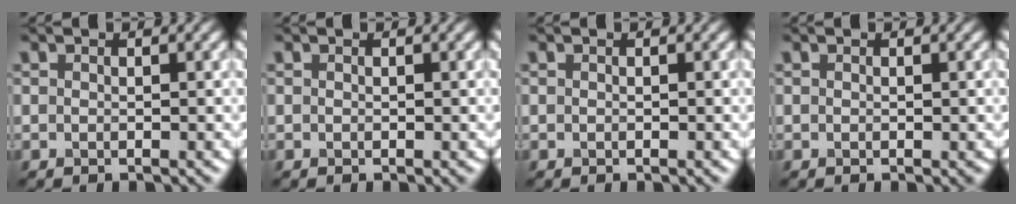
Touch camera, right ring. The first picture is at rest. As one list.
[{"total": 0.0}, {"total": 0.0}, {"total": 0.0}]